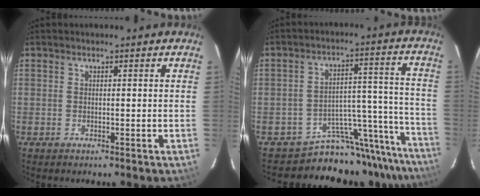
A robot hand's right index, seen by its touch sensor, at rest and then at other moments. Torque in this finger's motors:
{"motor_torque": [0.29, -0.44, 0.18, -0.01]}